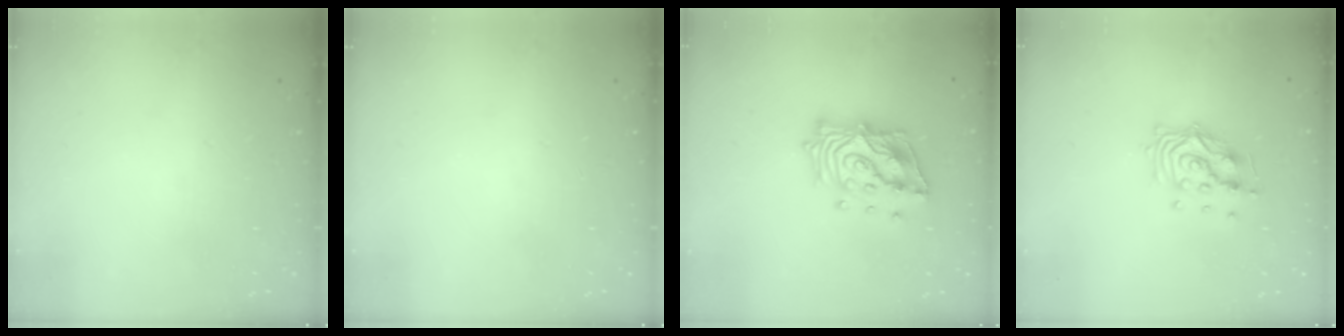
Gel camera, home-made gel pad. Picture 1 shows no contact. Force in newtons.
{"total": 0.0}
{"total": 16.3, "press": 16.1, "slide": 2.3}
{"total": 10.8, "press": 10.7, "slide": 1.1}